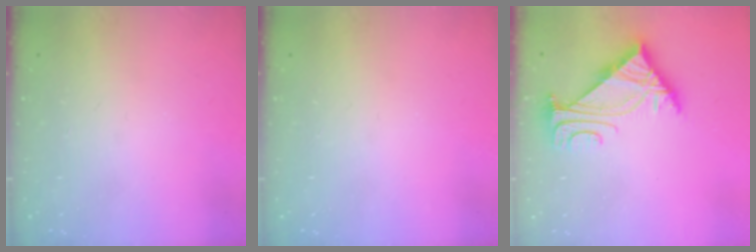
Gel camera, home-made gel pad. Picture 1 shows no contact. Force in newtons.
{"total": 0.0}
{"total": 5.4, "press": 5.3, "slide": 0.9}